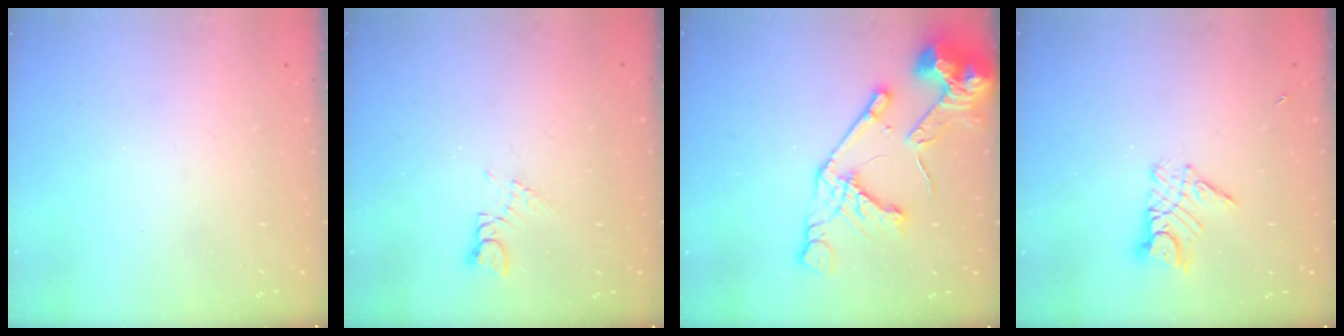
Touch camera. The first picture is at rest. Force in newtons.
{"total": 1.4, "press": 1.4, "slide": 0.2}
{"total": 18.5, "press": 18.4, "slide": 2.3}
{"total": 9.3, "press": 9.3, "slide": 0.8}